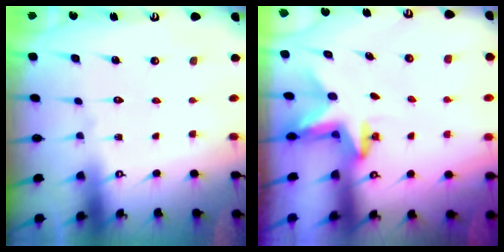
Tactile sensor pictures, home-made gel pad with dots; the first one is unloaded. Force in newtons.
{"total": 2.5, "press": 2.4, "slide": 0.5}